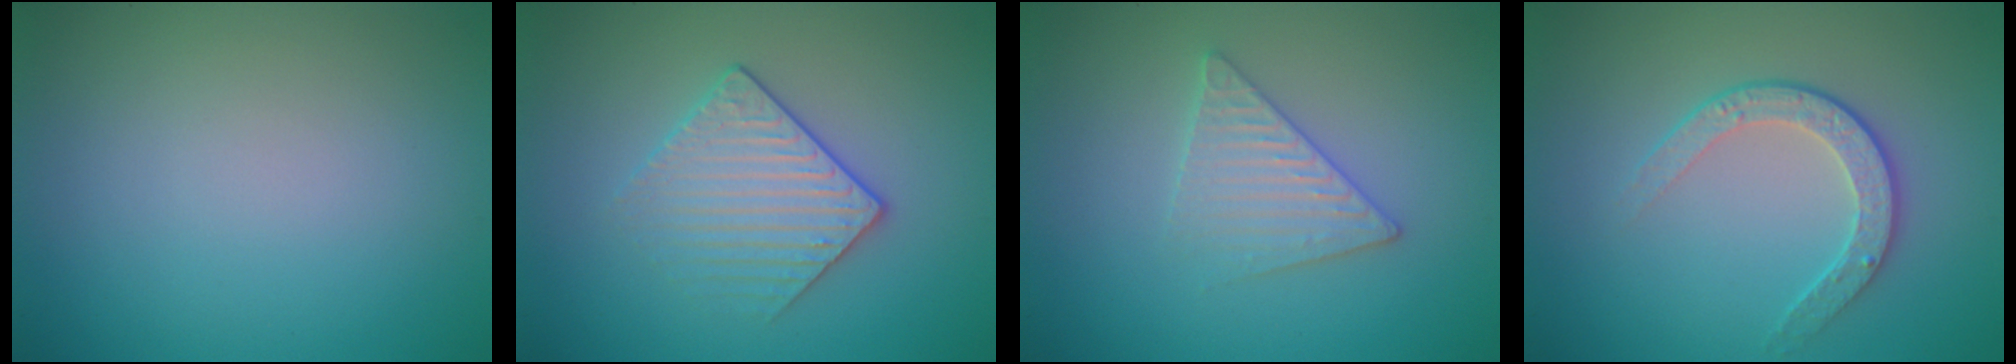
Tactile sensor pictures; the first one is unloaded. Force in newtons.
{"total": 3.0, "press": 2.8, "slide": 1.1}
{"total": 3.0, "press": 3.0, "slide": 0.3}
{"total": 2.6, "press": 2.0, "slide": 1.7}